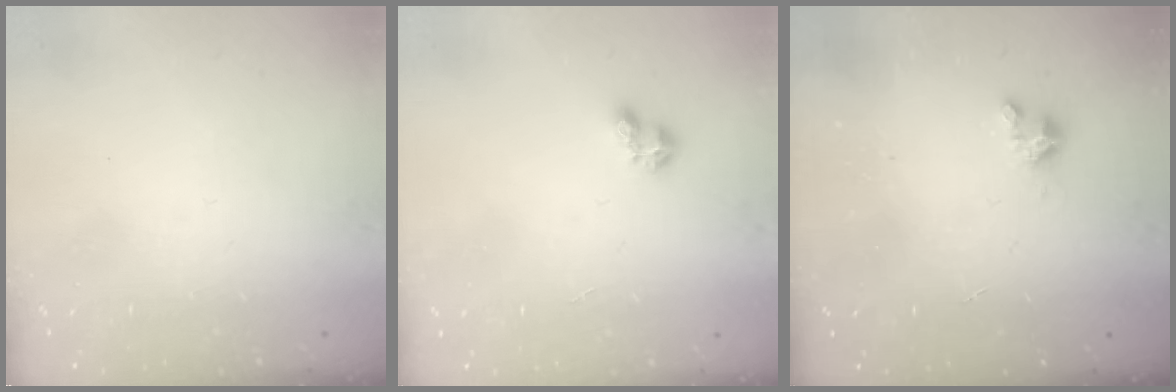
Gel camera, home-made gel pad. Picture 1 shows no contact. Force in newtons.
{"total": 2.4, "press": 2.4, "slide": 0.4}
{"total": 1.9, "press": 1.9, "slide": 0.1}